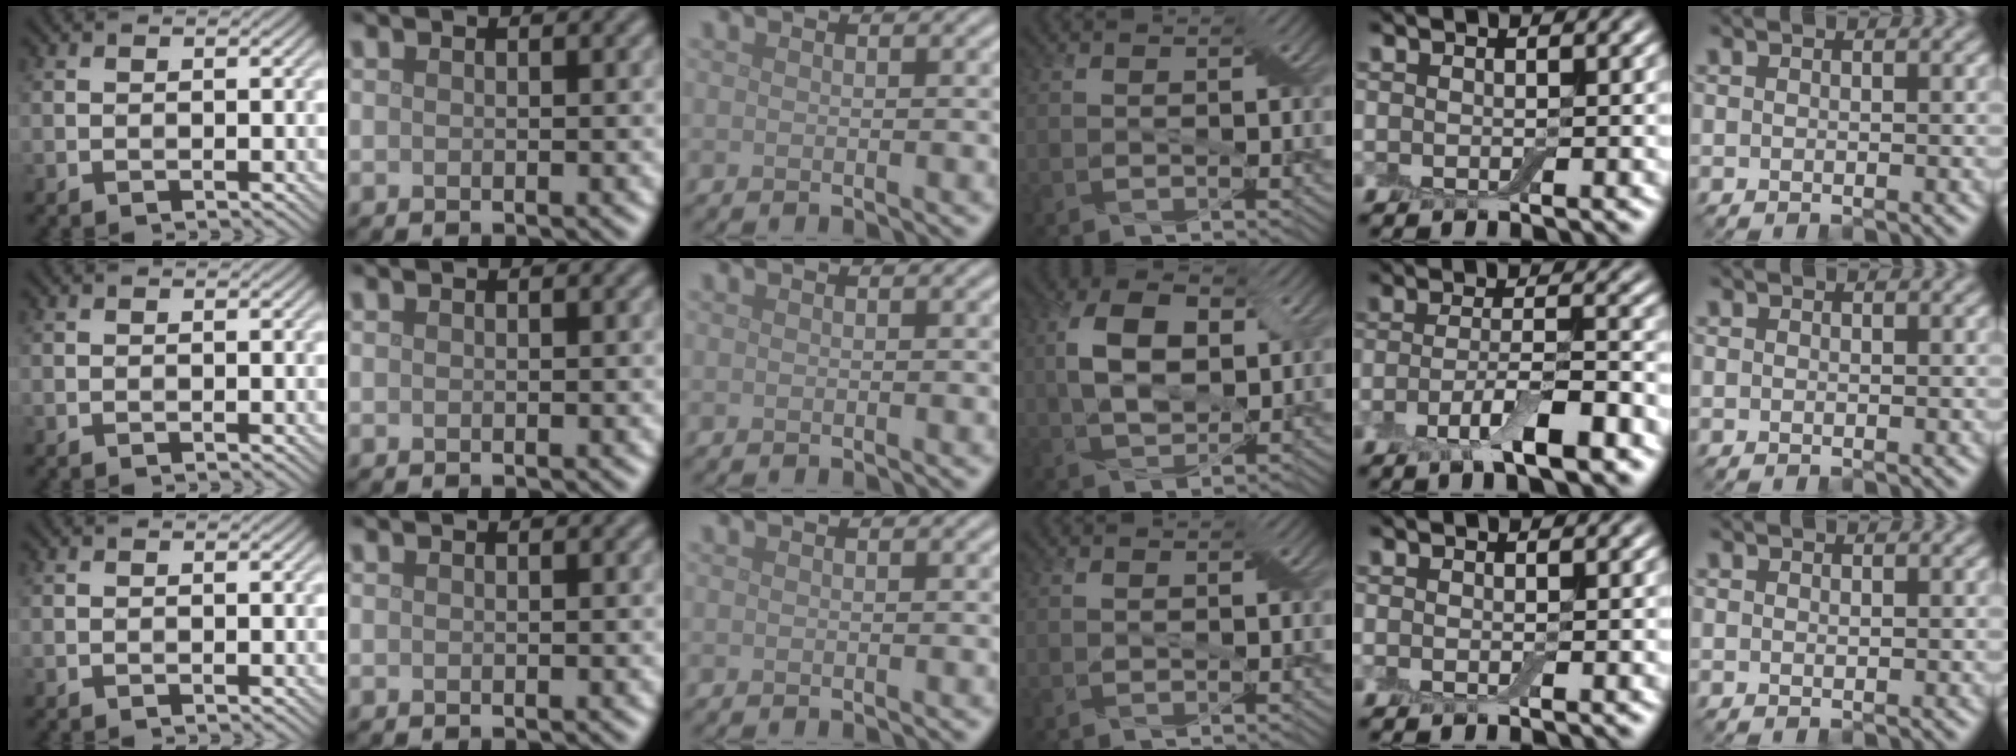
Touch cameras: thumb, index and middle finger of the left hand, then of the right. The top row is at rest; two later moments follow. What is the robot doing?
{"motion": "wipe", "object": "dish"}